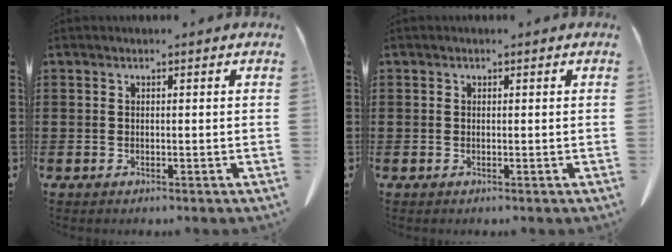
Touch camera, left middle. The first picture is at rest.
{"total": 0.0}